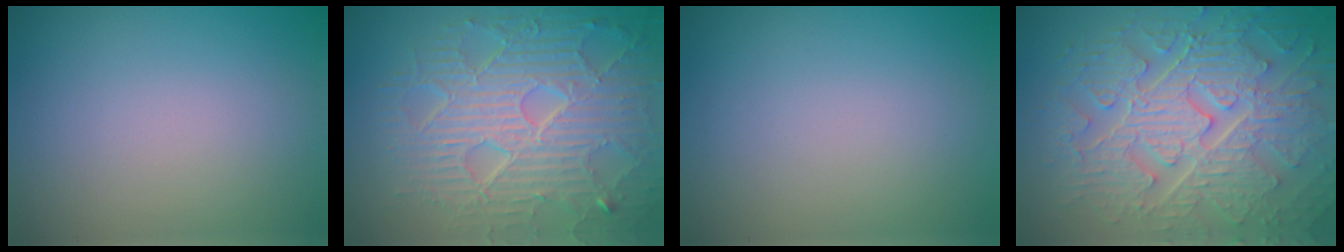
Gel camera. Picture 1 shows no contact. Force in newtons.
{"total": 9.2, "press": 6.5, "slide": 6.5}
{"total": 0.0}
{"total": 9.4, "press": 6.8, "slide": 6.5}